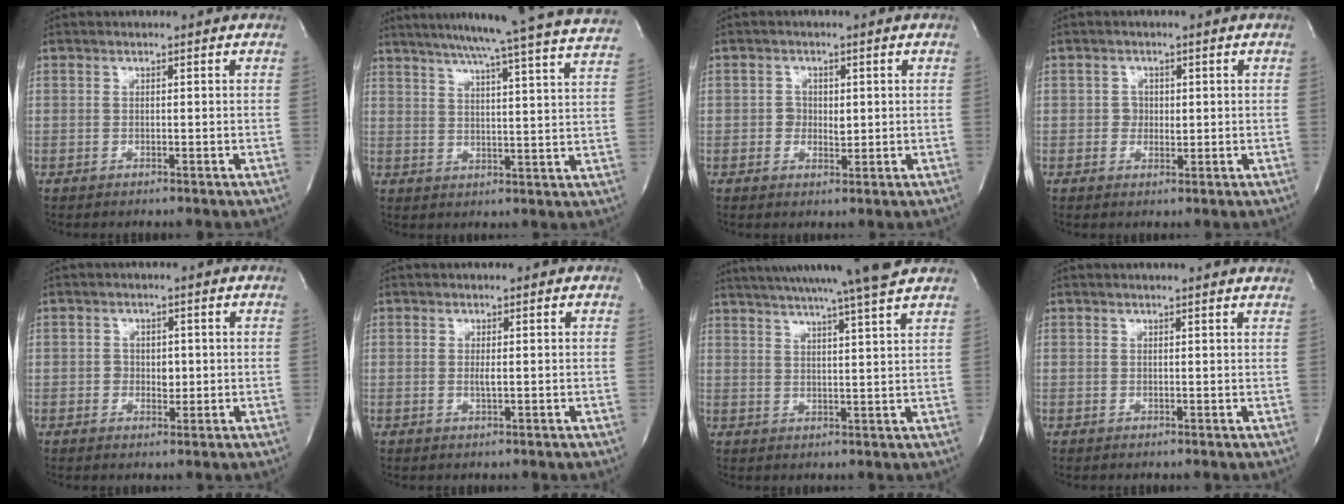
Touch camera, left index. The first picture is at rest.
{"total": 25.4, "force": [22.7, -1.6, 11.2], "torque": [-0.184, -0.048, 0.281]}
{"total": 2.4, "force": [-0.2, 2.0, 1.3], "torque": [-0.017, -0.001, -0.003]}
{"total": 1.9, "force": [-0.2, 1.8, 0.8], "torque": [-0.009, -0.002, -0.004]}
{"total": 2.5, "force": [-0.5, 1.9, 1.6], "torque": [-0.019, -0.001, -0.006]}
{"total": 1.0, "force": [-0.3, 0.0, 1.0], "torque": [-0.026, -0.007, -0.003]}
{"total": 16.0, "force": [13.8, -1.6, 7.9], "torque": [-0.139, -0.011, 0.187]}
{"total": 4.5, "force": [4.3, -0.3, 1.4], "torque": [-0.018, 0.003, 0.030]}